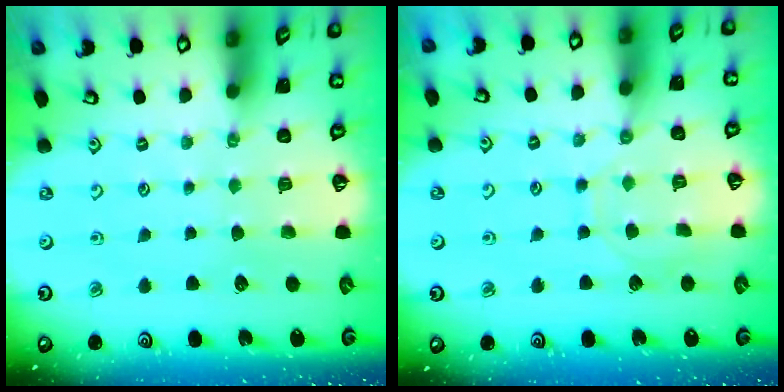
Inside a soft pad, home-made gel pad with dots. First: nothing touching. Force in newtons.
{"total": 7.4, "press": 7.4, "slide": 0.7}